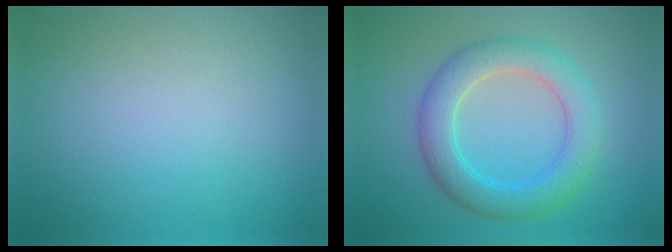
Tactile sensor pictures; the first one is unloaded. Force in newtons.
{"total": 5.1, "press": 5.1, "slide": 0.2}